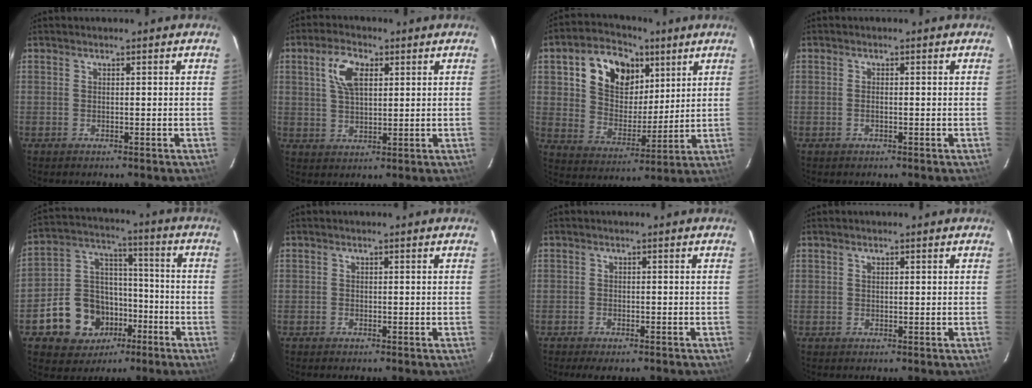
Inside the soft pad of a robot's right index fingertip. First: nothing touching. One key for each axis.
{"total": 6.8, "fx": 2.5, "fy": 3.5, "fz": 5.2, "tx": -0.101, "ty": 0.014, "tz": 0.047}
{"total": 15.6, "fx": 6.8, "fy": 10.8, "fz": 8.8, "tx": -0.182, "ty": 0.032, "tz": 0.127}
{"total": 0.8, "fx": -0.2, "fy": 0.3, "fz": 0.7, "tx": -0.017, "ty": 0.001, "tz": -0.005}
{"total": 14.3, "fx": -6.8, "fy": 11.5, "fz": 5.1, "tx": -0.123, "ty": 0.045, "tz": -0.087}
{"total": 0.5, "fx": -0.5, "fy": 0.2, "fz": 0.0, "tx": 0.000, "ty": -0.002, "tz": -0.012}
{"total": 4.4, "fx": -3.6, "fy": 1.4, "fz": 2.1, "tx": -0.047, "ty": -0.014, "tz": -0.054}
{"total": 0.7, "fx": 0.3, "fy": 0.5, "fz": 0.4, "tx": -0.007, "ty": 0.004, "tz": 0.005}